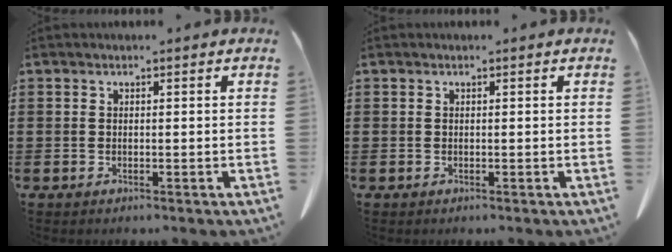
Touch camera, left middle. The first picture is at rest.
{"total": 0.0}